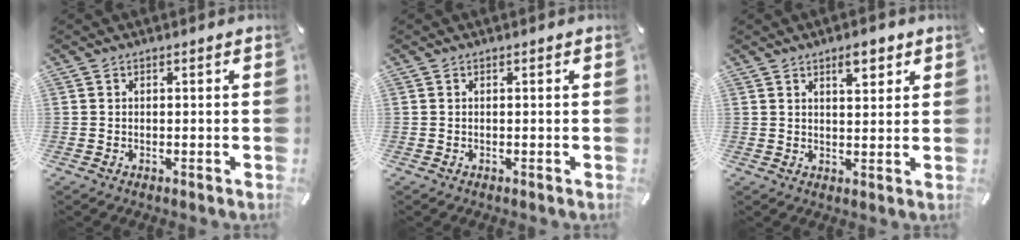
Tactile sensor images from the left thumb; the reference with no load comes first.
{"total": 0.0}
{"total": 5.3, "force": [3.4, 2.3, 3.3], "torque": [-0.032, -0.016, 0.053]}